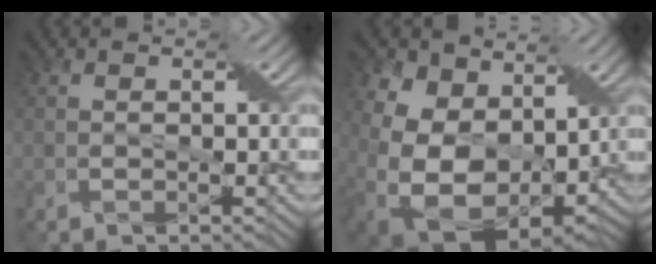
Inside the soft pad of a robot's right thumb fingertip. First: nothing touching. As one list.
[{"total": 16.1, "force": [2.7, 12.5, 9.7], "torque": [-0.250, -0.011, 0.073]}]